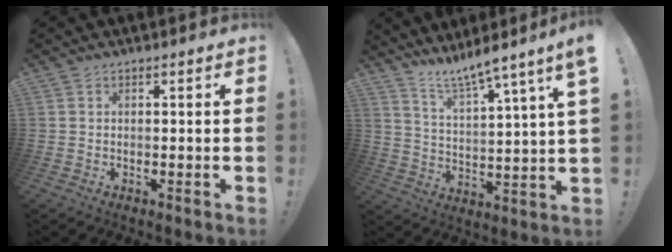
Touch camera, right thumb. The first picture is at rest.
{"total": 9.2, "force": [7.7, 0.1, 5.0], "torque": [-0.089, -0.064, 0.124]}